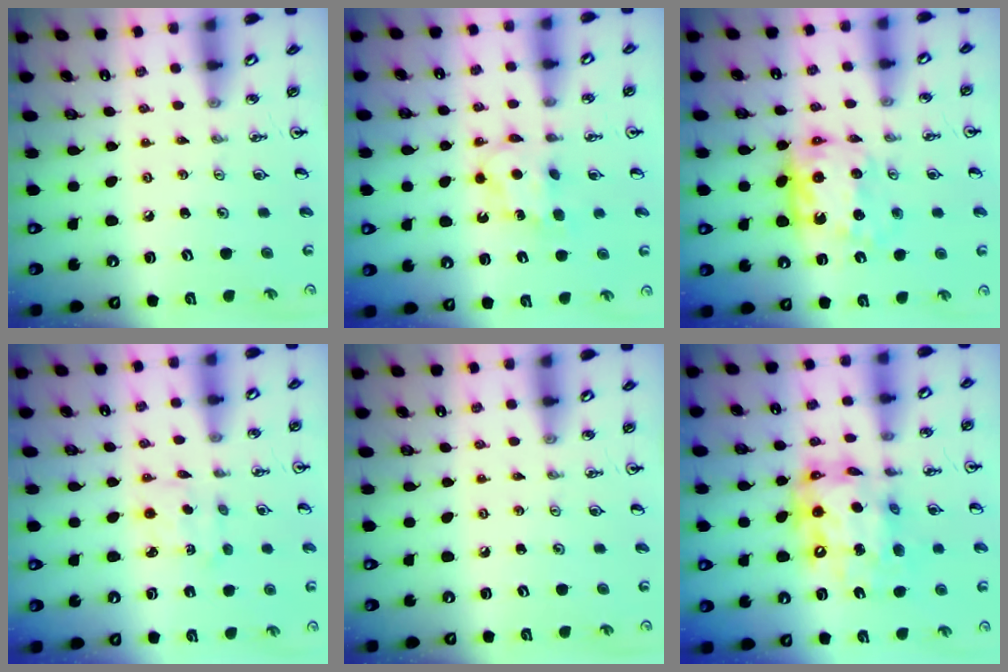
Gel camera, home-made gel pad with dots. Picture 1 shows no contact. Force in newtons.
{"total": 6.3, "press": 6.3, "slide": 0.3}
{"total": 11.0, "press": 11.0, "slide": 0.5}
{"total": 3.0, "press": 2.9, "slide": 0.6}
{"total": 0.0}
{"total": 15.9, "press": 15.8, "slide": 1.7}